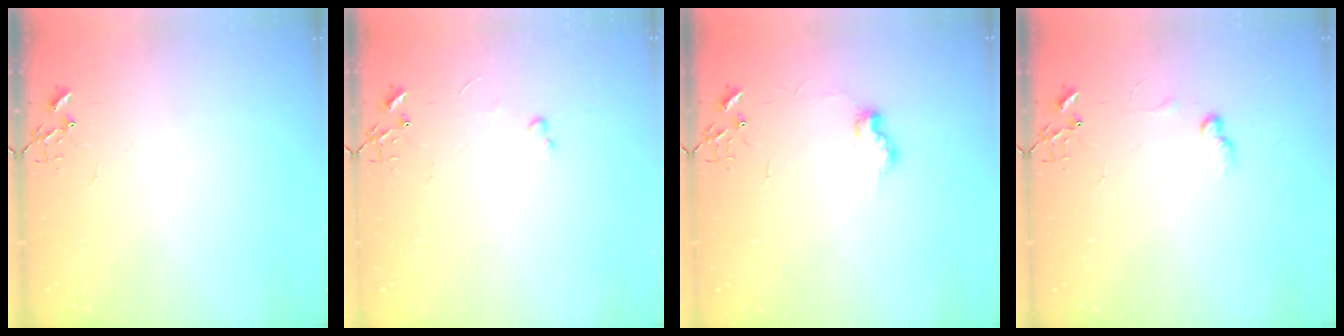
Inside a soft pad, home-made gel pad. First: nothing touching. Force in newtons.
{"total": 2.4, "press": 2.3, "slide": 0.4}
{"total": 7.6, "press": 7.5, "slide": 0.4}
{"total": 6.7, "press": 6.6, "slide": 0.9}